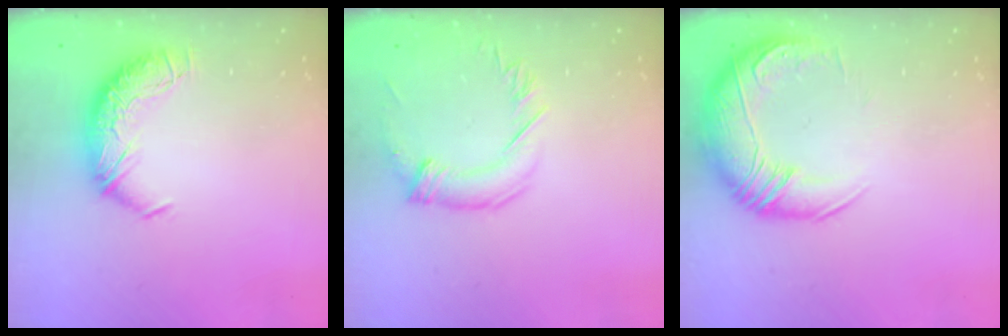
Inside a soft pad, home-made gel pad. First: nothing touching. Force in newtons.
{"total": 1.6, "press": 1.0, "slide": 1.2}
{"total": 3.0, "press": 0.1, "slide": 3.0}